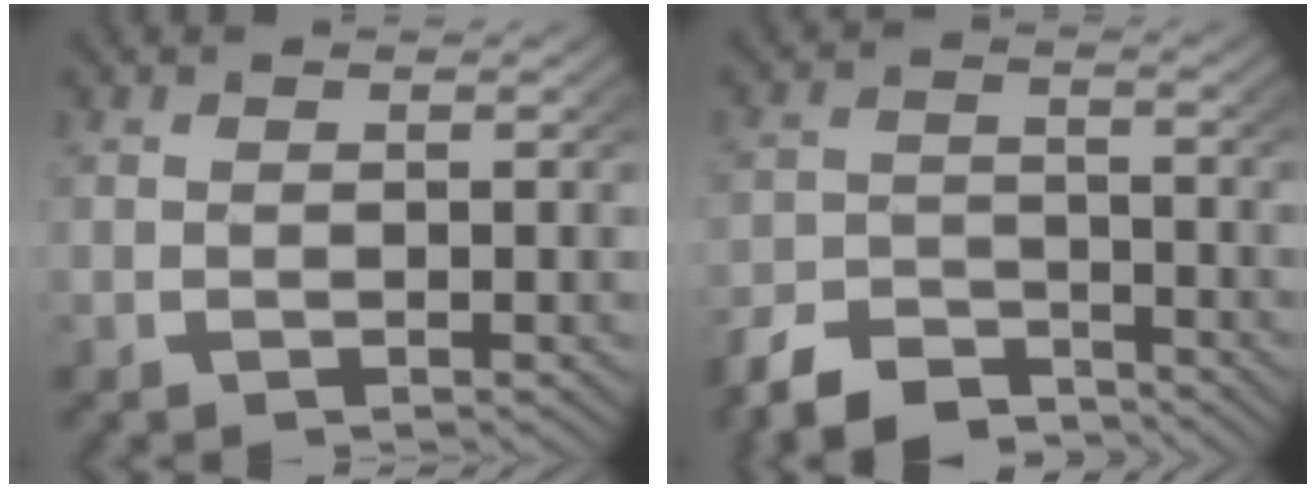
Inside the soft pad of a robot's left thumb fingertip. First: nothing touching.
{"total": 5.6, "force": [-4.8, 2.4, 1.7], "torque": [-0.026, -0.014, -0.087]}